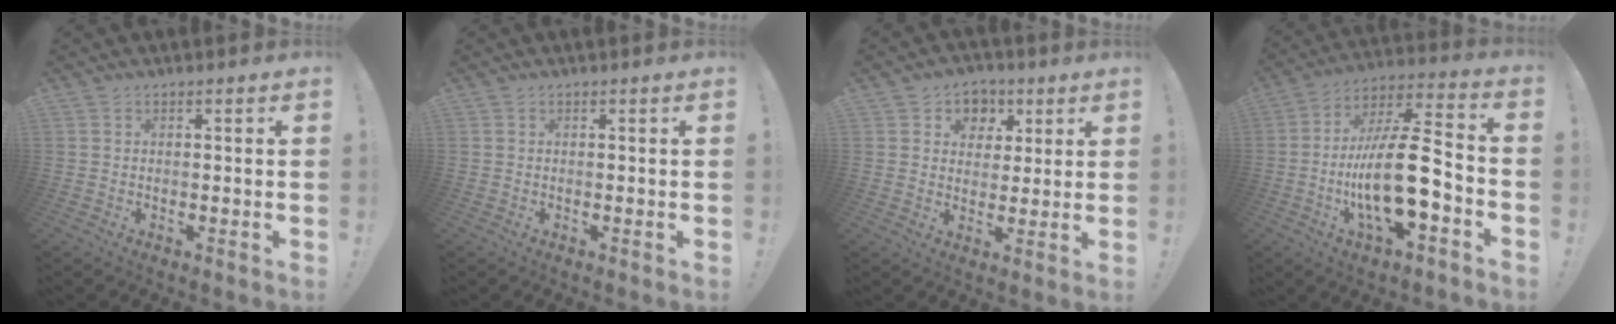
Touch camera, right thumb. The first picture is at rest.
{"total": 0.0}
{"total": 7.2, "force": [2.1, 6.7, 1.4], "torque": [-0.011, -0.014, 0.043]}
{"total": 20.0, "force": [-5.0, 6.2, 18.3], "torque": [-0.334, 0.024, -0.081]}